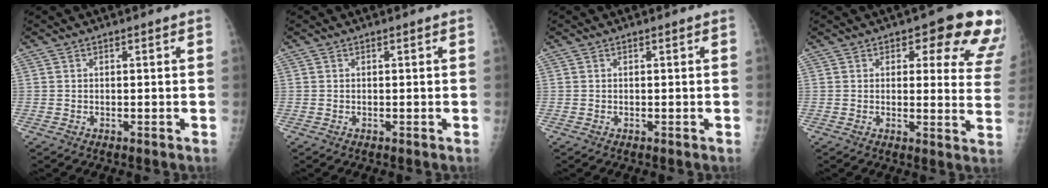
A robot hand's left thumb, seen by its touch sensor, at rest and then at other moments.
{"total": 0.0}
{"total": 0.0}
{"total": 14.4, "force": [8.3, 6.4, 9.9], "torque": [-0.054, -0.038, 0.079]}